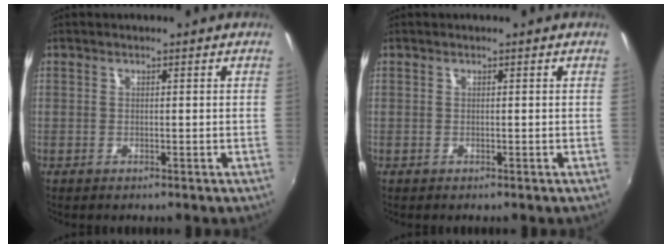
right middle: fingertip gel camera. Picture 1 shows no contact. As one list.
[{"total": 0.0}]